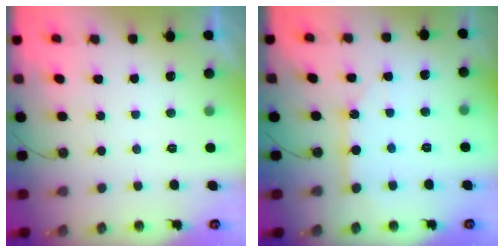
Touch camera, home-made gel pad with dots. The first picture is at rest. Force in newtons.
{"total": 6.7, "press": 6.7, "slide": 0.2}